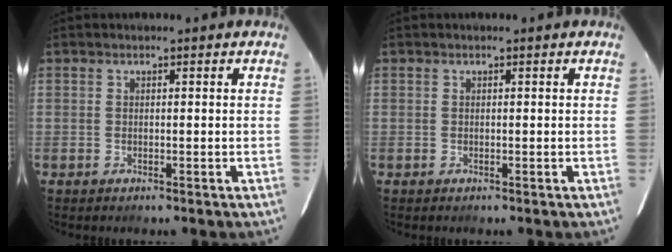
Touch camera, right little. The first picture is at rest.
{"total": 0.0}